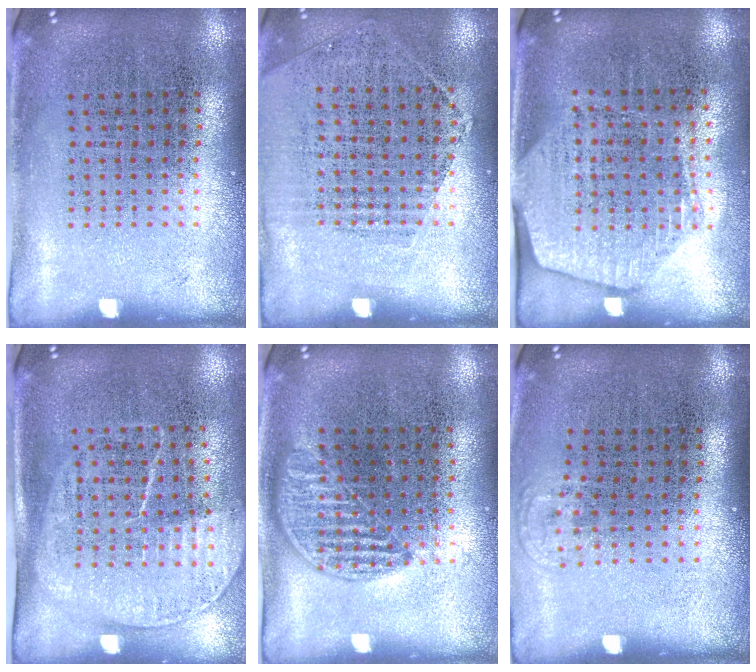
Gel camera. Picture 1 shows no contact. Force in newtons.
{"total": 1.1, "press": 1.0, "slide": 0.6}
{"total": 1.8, "press": 1.6, "slide": 0.8}
{"total": 1.7, "press": 1.4, "slide": 0.9}
{"total": 0.9, "press": 0.8, "slide": 0.4}
{"total": 0.6, "press": 0.5, "slide": 0.4}